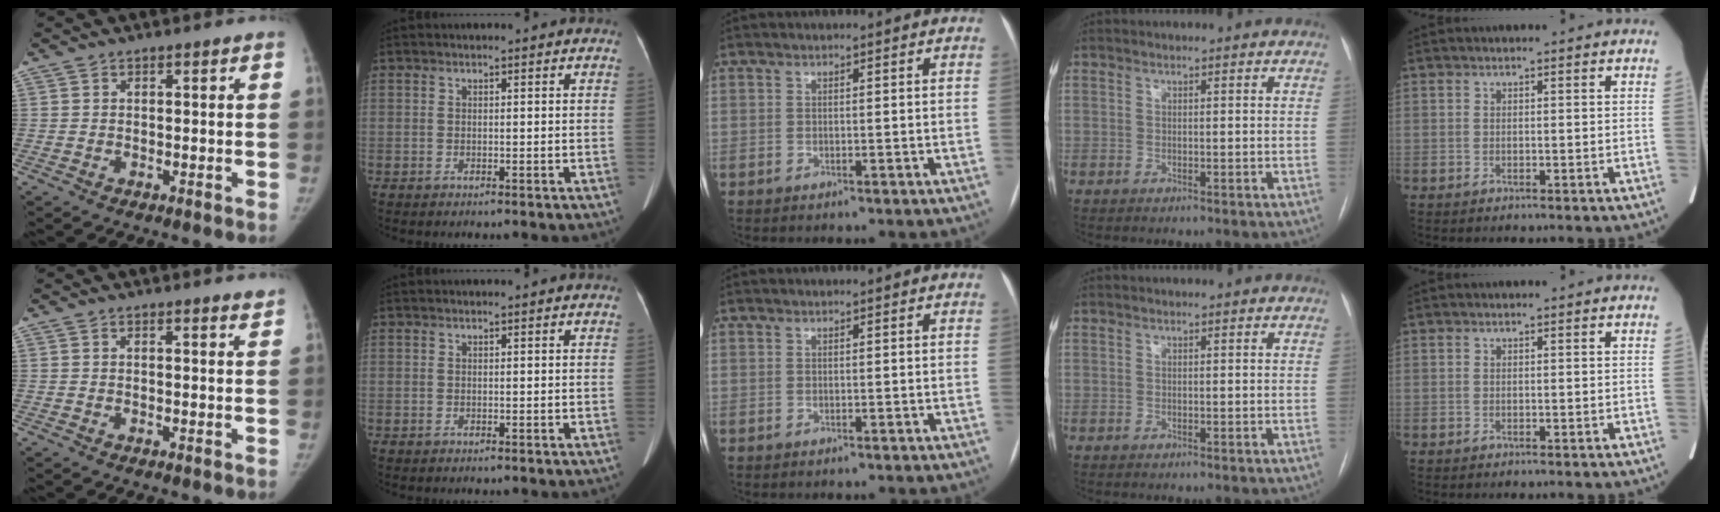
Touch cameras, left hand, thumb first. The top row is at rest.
{"thumb": {"total": 1.5, "force": [1.4, 0.1, 0.6], "torque": [-0.004, -0.009, 0.016]}}